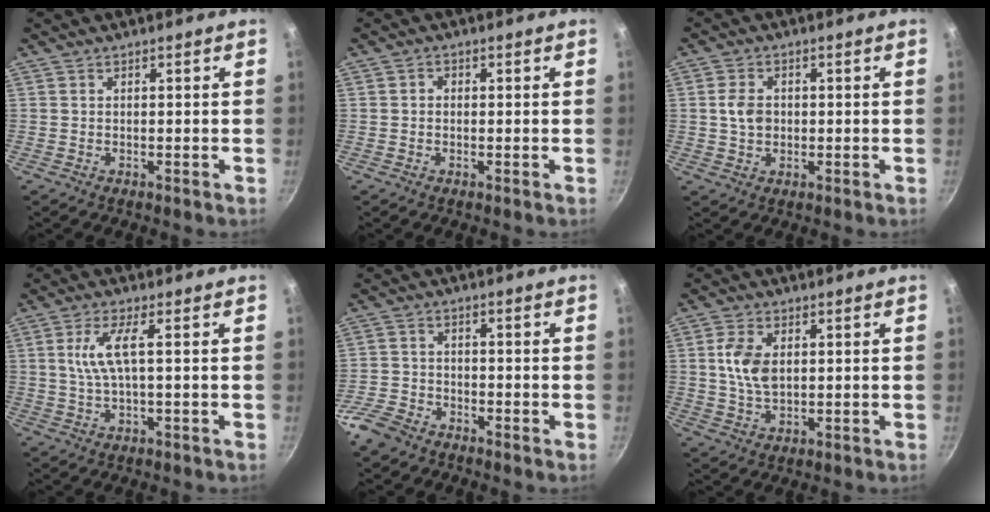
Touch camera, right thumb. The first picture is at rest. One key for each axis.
{"total": 1.0, "fx": 0.0, "fy": 0.9, "fz": 0.5, "tx": -0.008, "ty": 0.005, "tz": -0.001}
{"total": 4.4, "fx": 0.1, "fy": 3.3, "fz": 2.8, "tx": -0.044, "ty": 0.005, "tz": -0.001}
{"total": 6.4, "fx": 0.9, "fy": 1.5, "fz": 6.1, "tx": -0.137, "ty": 0.006, "tz": 0.022}
{"total": 6.1, "fx": -4.3, "fy": 3.6, "fz": 2.4, "tx": -0.041, "ty": 0.037, "tz": -0.089}
{"total": 7.3, "fx": 1.3, "fy": 4.5, "fz": 5.7, "tx": -0.101, "ty": -0.003, "tz": 0.024}